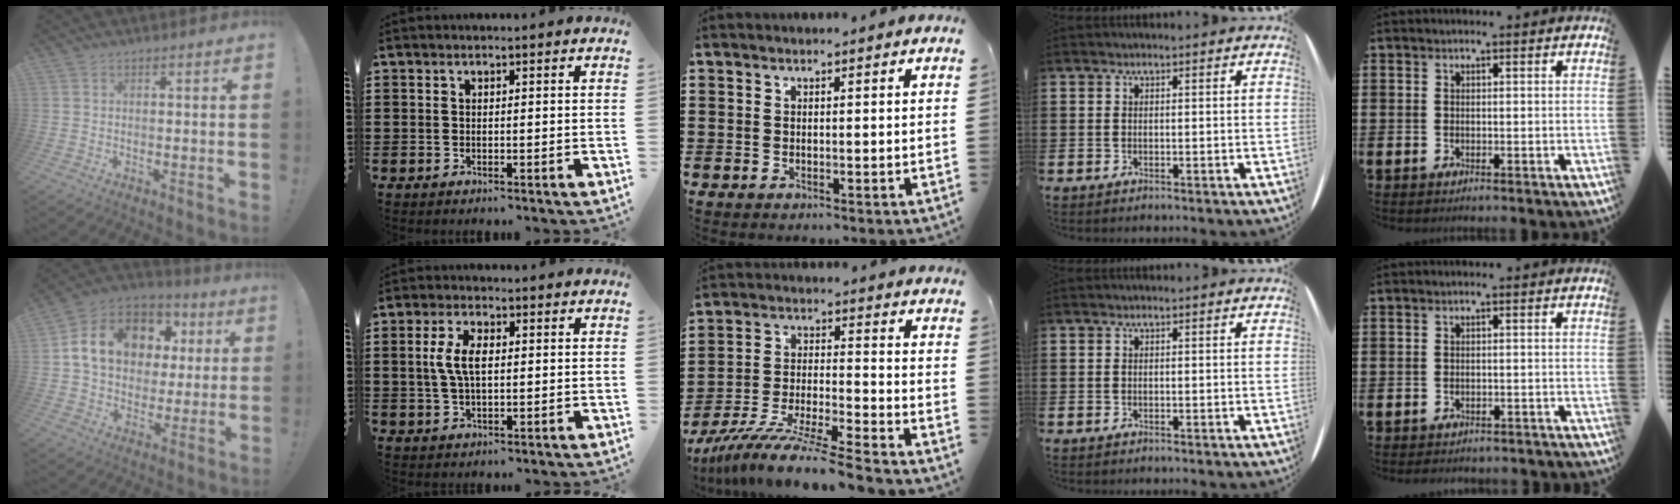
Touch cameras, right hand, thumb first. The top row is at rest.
{"thumb": {"total": 17.5, "force": [5.6, 13.1, 10.1], "torque": [-0.154, -0.012, 0.116]}, "index": {"total": 5.4, "force": [0.5, 2.5, 4.8], "torque": [-0.111, 0.004, 0.003]}, "middle": {"total": 10.5, "force": [-9.5, -0.4, 4.5], "torque": [-0.090, 0.004, -0.189]}, "little": {"total": 1.0, "force": [-1.0, 0.1, 0.0], "torque": [-0.004, 0.000, -0.021]}}